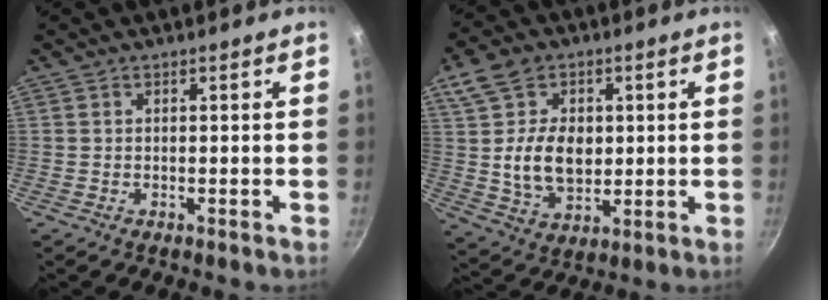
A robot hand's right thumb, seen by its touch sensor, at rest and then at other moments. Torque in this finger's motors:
{"motor_torque": [-0.05, 0.54, 0.45, 0.09, 0.14]}